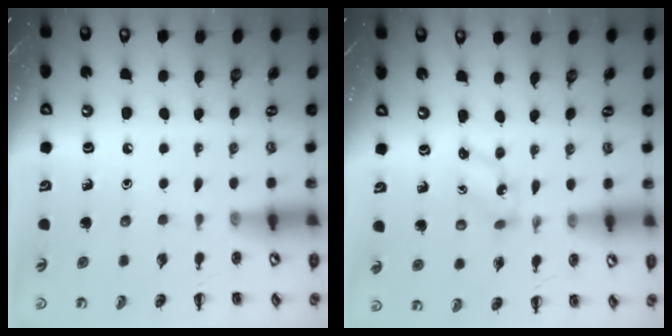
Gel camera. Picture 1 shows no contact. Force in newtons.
{"total": 1.1, "press": 1.1, "slide": 0.1}